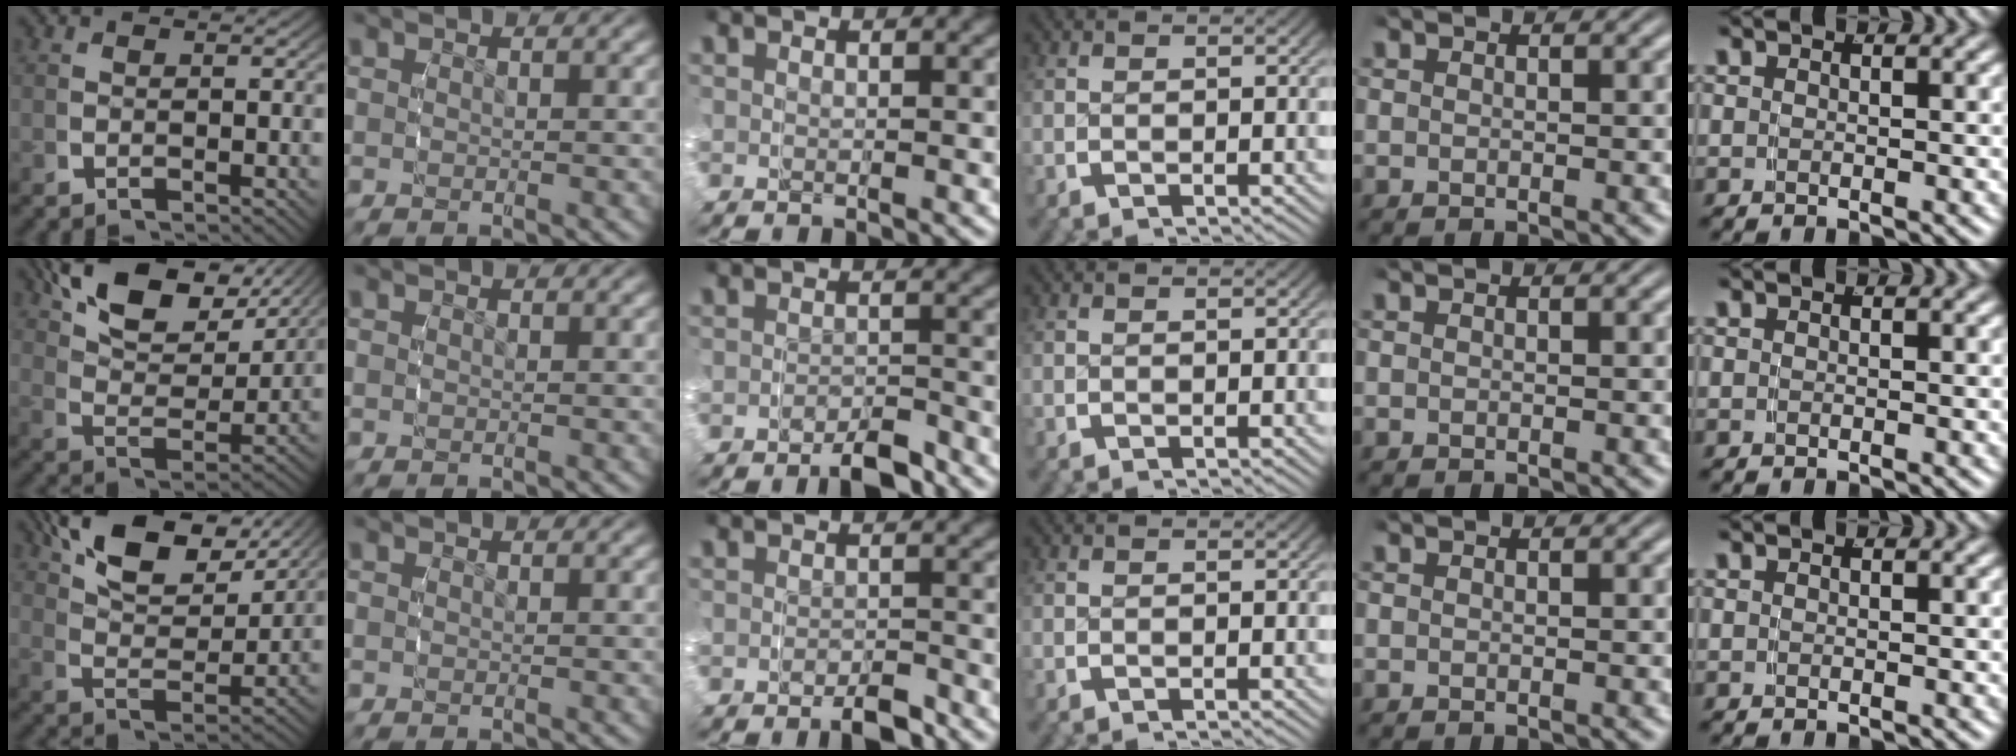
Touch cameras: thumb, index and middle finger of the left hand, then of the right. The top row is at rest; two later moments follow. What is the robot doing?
{"motion": "grasp_and_lifting", "object": "ribbon"}